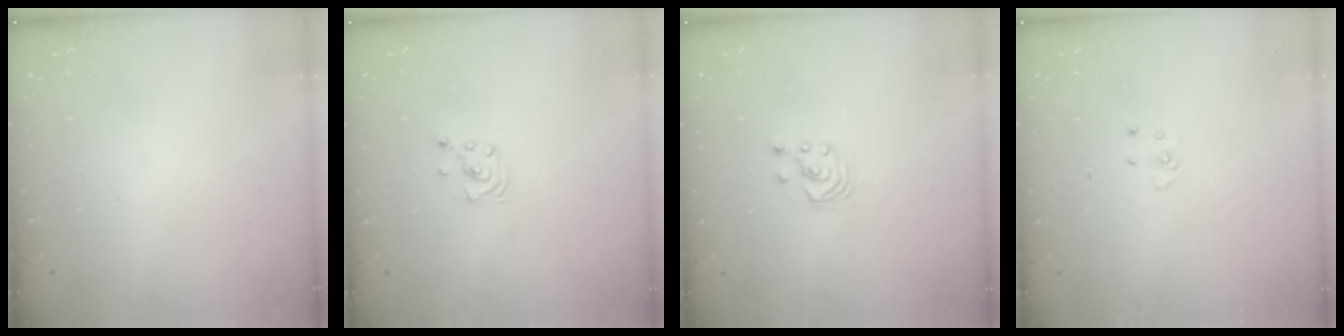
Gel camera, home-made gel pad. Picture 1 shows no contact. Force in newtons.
{"total": 2.3, "press": 2.3, "slide": 0.2}
{"total": 2.1, "press": 2.1, "slide": 0.3}
{"total": 3.6, "press": 3.6, "slide": 0.3}